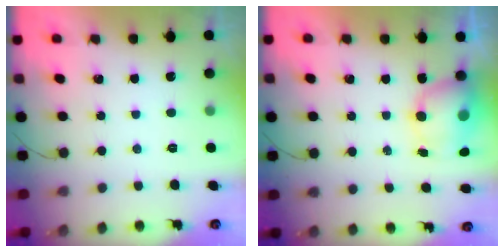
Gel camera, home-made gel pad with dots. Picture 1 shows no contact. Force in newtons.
{"total": 8.0, "press": 7.8, "slide": 1.3}